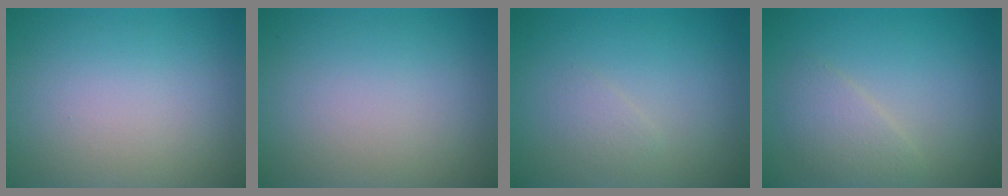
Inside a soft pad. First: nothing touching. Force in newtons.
{"total": 0.0}
{"total": 0.9, "press": 0.9, "slide": 0.0}
{"total": 2.2, "press": 2.2, "slide": 0.1}